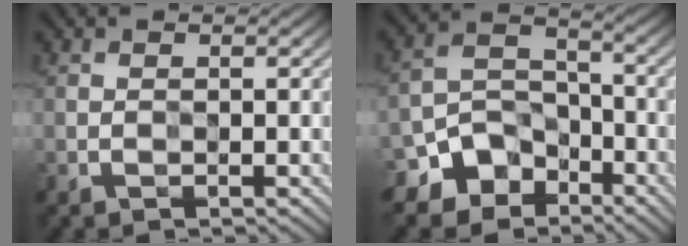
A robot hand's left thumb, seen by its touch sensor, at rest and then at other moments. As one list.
[{"total": 9.9, "force": [-7.1, 6.3, 2.9], "torque": [-0.070, -0.007, -0.130]}]